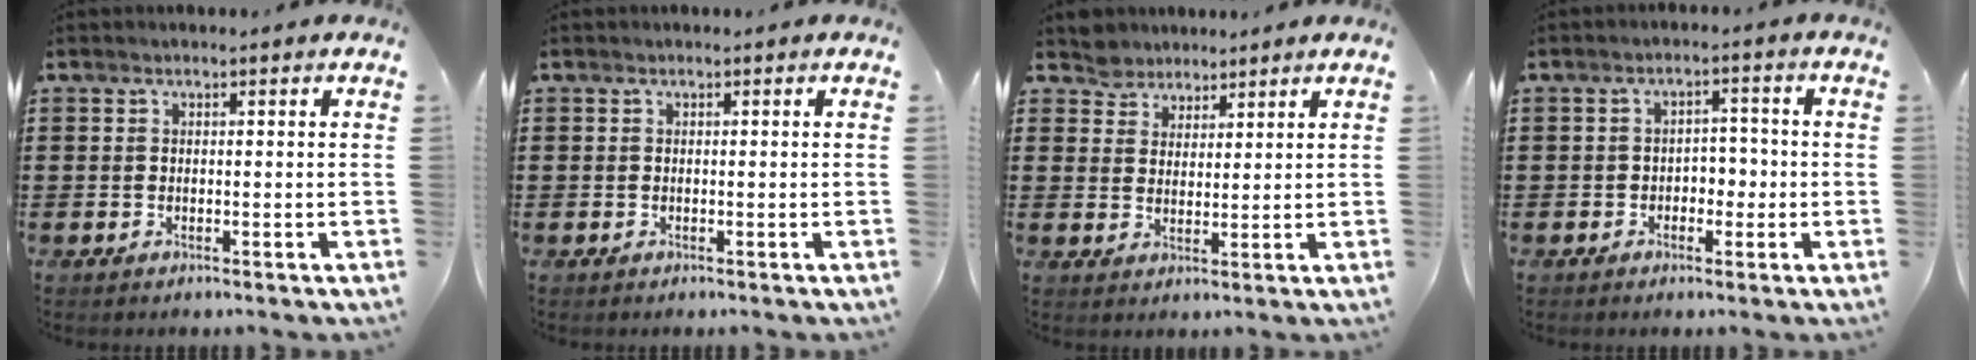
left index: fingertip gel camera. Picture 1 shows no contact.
{"total": 0.0}
{"total": 3.6, "force": [3.1, 1.9, -0.6], "torque": [-0.007, 0.001, 0.057]}
{"total": 2.9, "force": [-1.0, 2.0, 1.8], "torque": [-0.041, 0.006, -0.026]}